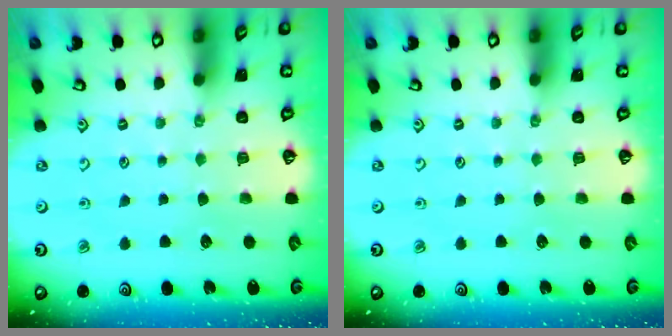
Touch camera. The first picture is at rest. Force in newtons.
{"total": 0.0}